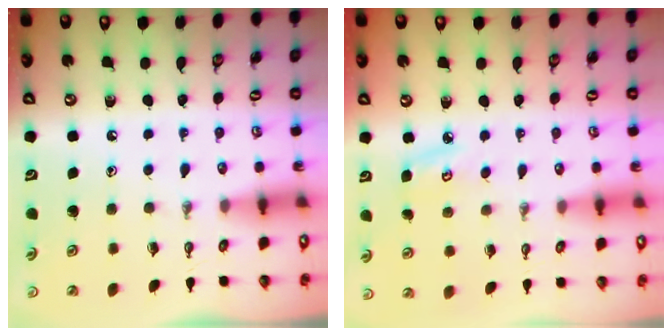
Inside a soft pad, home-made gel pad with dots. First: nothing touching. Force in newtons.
{"total": 5.5, "press": 5.5, "slide": 0.6}